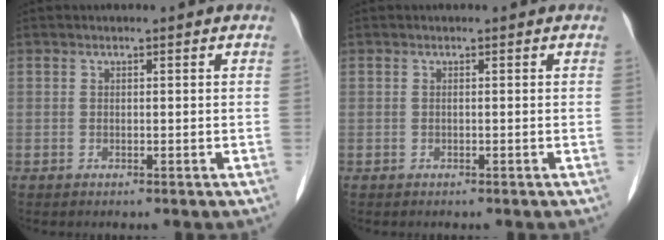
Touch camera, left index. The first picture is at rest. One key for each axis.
{"total": 0.0}